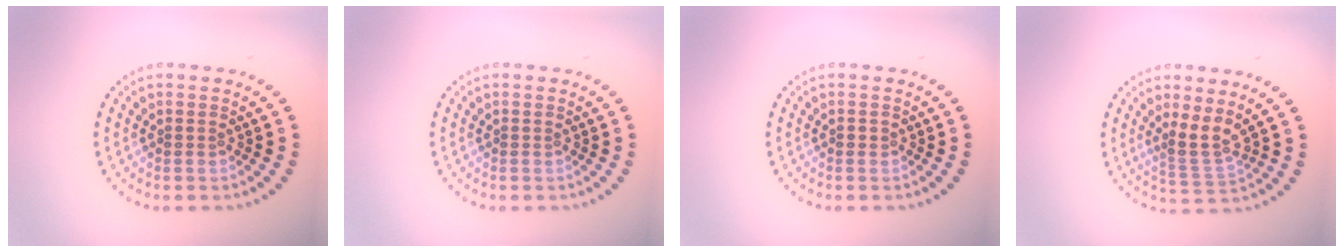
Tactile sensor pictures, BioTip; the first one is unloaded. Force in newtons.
{"total": 0.0}
{"total": 0.8, "press": 0.8, "slide": 0.1}
{"total": 2.7, "press": 1.9, "slide": 2.0}